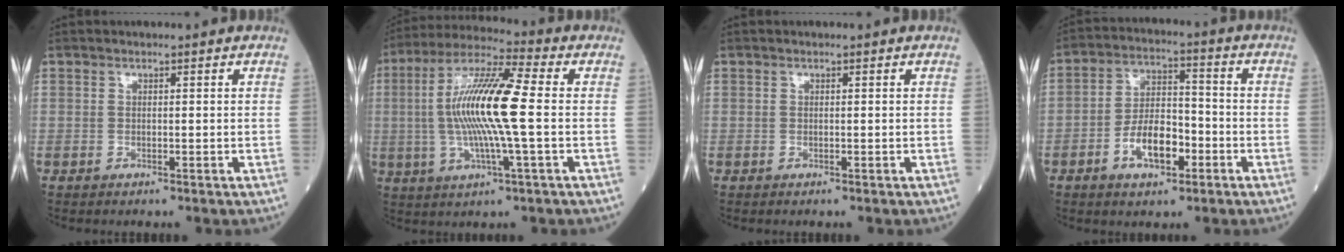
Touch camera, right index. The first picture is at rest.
{"total": 14.6, "force": [-0.2, 0.9, 14.5], "torque": [-0.289, 0.008, -0.011]}
{"total": 0.0}
{"total": 8.5, "force": [-3.5, 3.9, 6.7], "torque": [-0.127, 0.013, -0.063]}